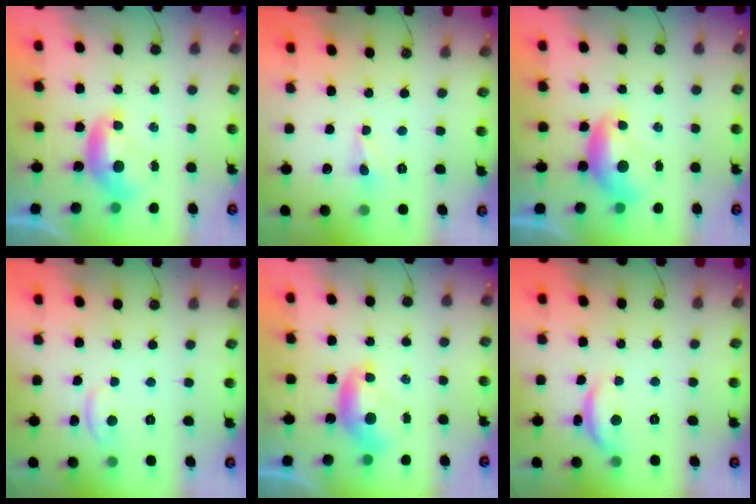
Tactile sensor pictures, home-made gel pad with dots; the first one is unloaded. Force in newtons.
{"total": 0.9, "press": 0.8, "slide": 0.2}
{"total": 0.9, "press": 0.6, "slide": 0.6}
{"total": 1.9, "press": 1.9, "slide": 0.1}
{"total": 0.0}
{"total": 3.8, "press": 3.7, "slide": 0.5}